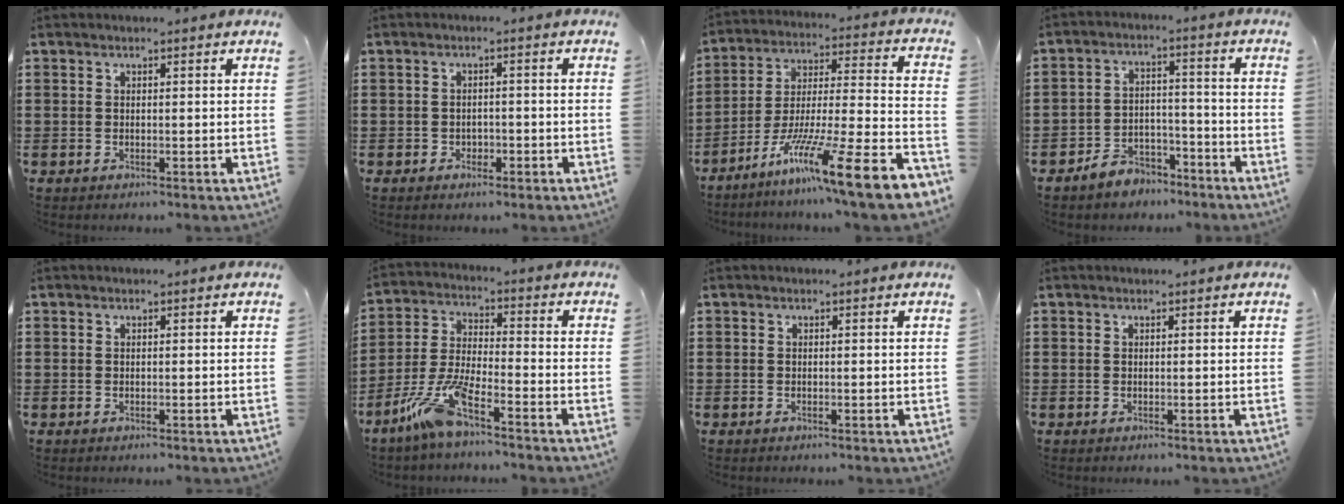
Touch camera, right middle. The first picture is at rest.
{"total": 1.4, "force": [-1.0, 0.9, 0.5], "torque": [-0.014, -0.001, -0.021]}
{"total": 14.2, "force": [-9.7, 0.1, 10.4], "torque": [-0.166, 0.006, -0.177]}
{"total": 4.9, "force": [-4.6, 1.8, 0.4], "torque": [-0.011, 0.013, -0.092]}
{"total": 0.0}
{"total": 9.4, "force": [-6.4, 1.1, 6.8], "torque": [-0.168, -0.014, -0.130]}
{"total": 0.0}
{"total": 0.0}